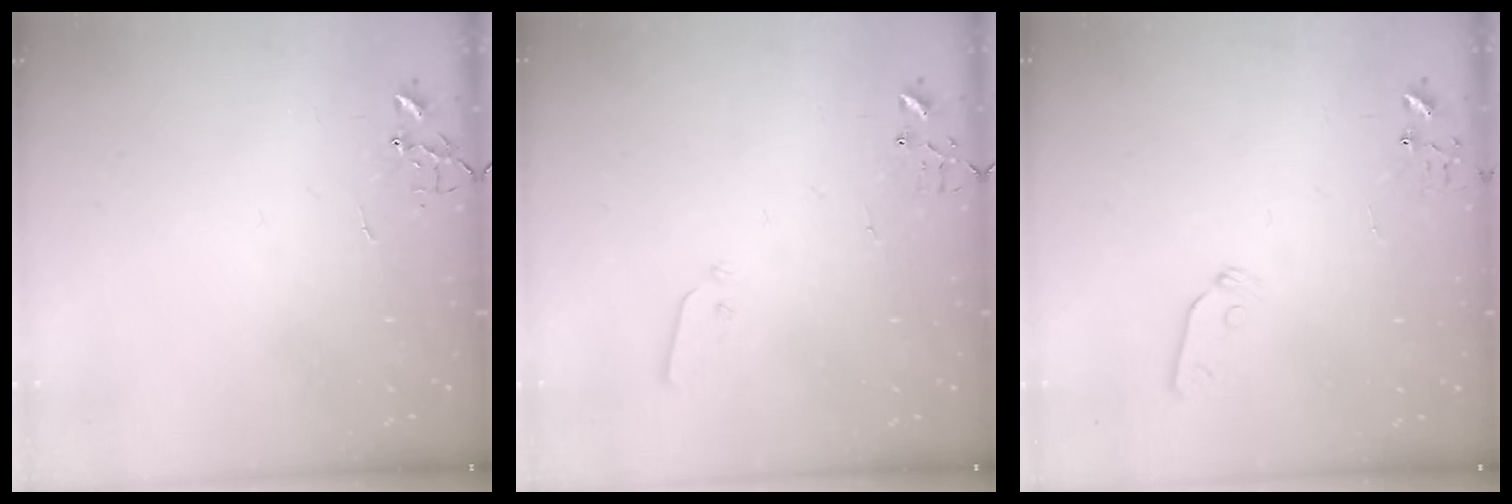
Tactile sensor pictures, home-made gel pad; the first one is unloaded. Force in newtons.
{"total": 3.0, "press": 2.9, "slide": 0.3}
{"total": 6.0, "press": 5.9, "slide": 0.9}